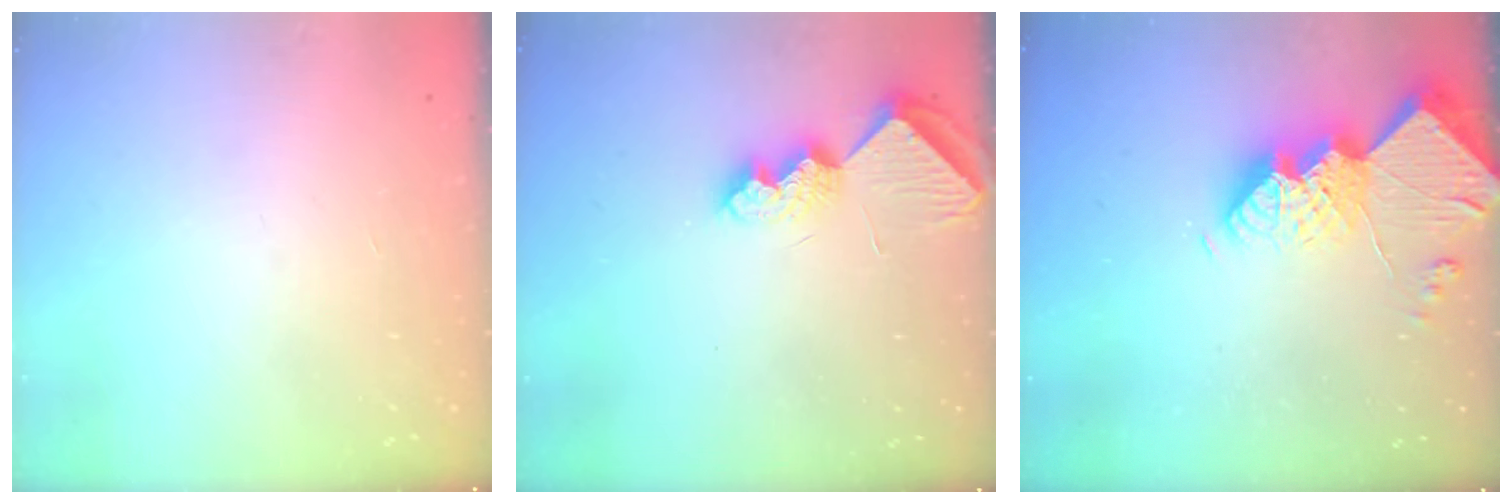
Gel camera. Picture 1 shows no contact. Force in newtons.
{"total": 9.1, "press": 9.1, "slide": 0.3}
{"total": 16.5, "press": 16.4, "slide": 1.4}